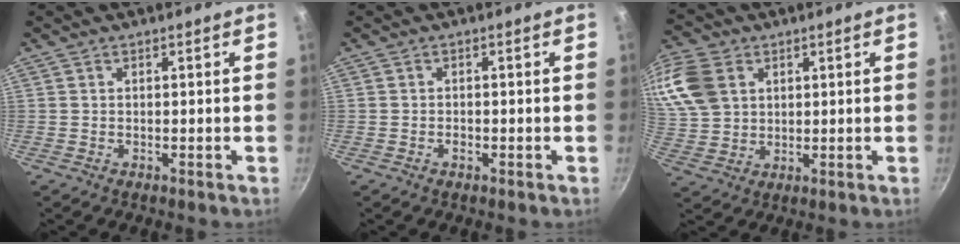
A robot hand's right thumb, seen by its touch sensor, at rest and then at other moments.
{"total": 1.1, "force": [-0.5, 0.7, 0.6], "torque": [-0.010, 0.006, -0.008]}
{"total": 12.4, "force": [4.3, 9.1, 7.1], "torque": [-0.138, -0.004, 0.090]}